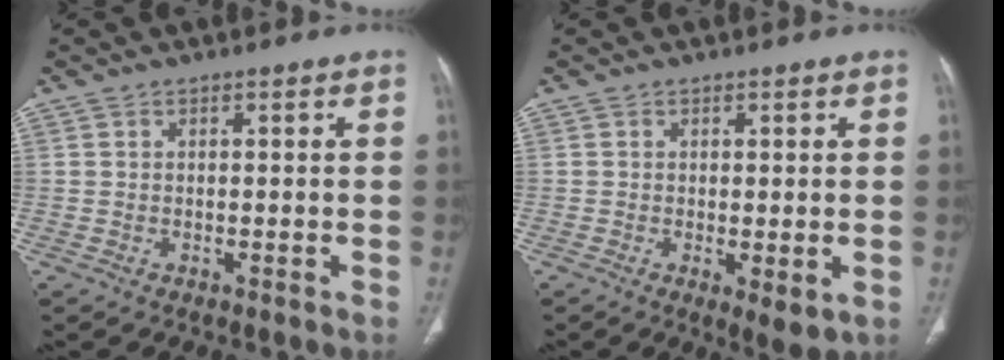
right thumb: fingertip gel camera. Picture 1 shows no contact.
{"total": 3.9, "force": [-0.8, 1.3, 3.6], "torque": [-0.058, -0.015, -0.010]}